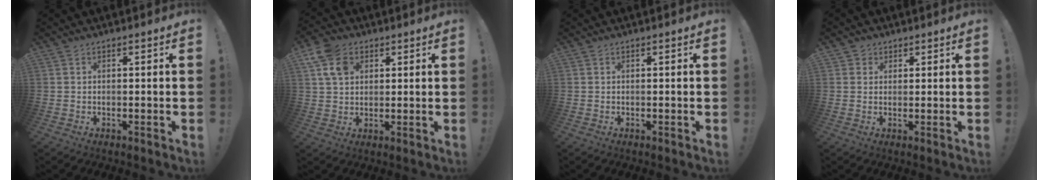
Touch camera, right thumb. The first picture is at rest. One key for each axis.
{"total": 9.9, "fx": 4.3, "fy": 7.1, "fz": 5.4, "tx": -0.095, "ty": -0.002, "tz": 0.083}
{"total": 0.0}
{"total": 2.4, "fx": 1.3, "fy": 2.0, "fz": 0.3, "tx": 0.005, "ty": -0.008, "tz": 0.022}